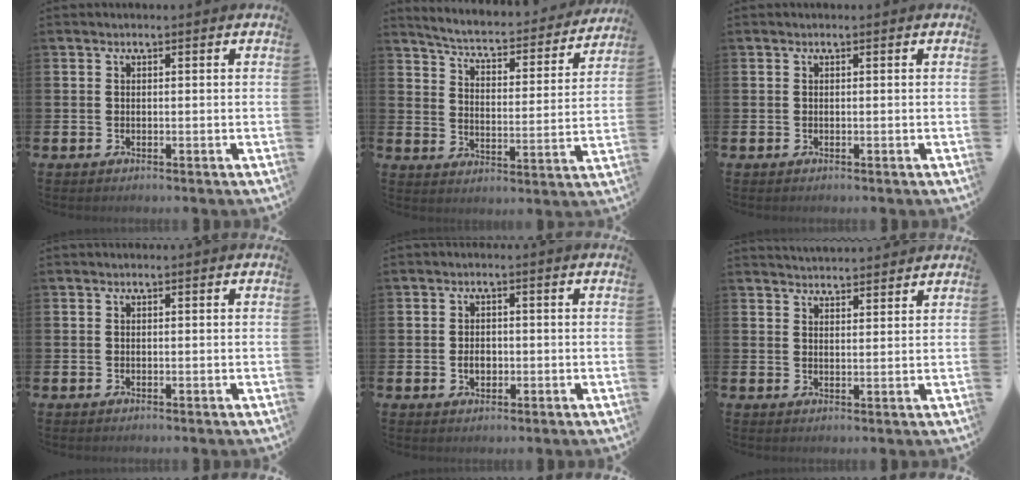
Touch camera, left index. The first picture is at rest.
{"total": 4.8, "force": [4.6, 0.7, 1.4], "torque": [-0.053, -0.040, 0.070]}
{"total": 0.0}
{"total": 0.0}
{"total": 2.3, "force": [-0.3, 1.6, 1.6], "torque": [-0.010, -0.002, -0.013]}
{"total": 3.5, "force": [3.5, 0.2, -0.1], "torque": [-0.006, -0.019, 0.065]}